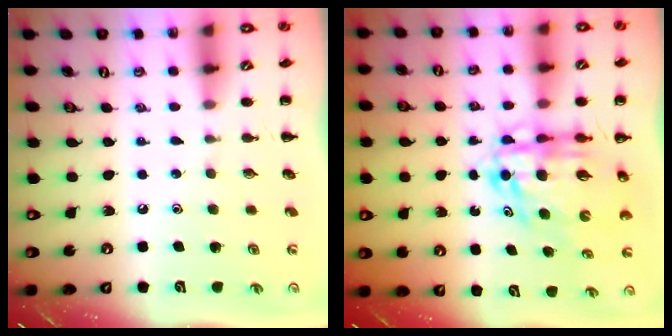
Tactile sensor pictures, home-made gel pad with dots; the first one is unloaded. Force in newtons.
{"total": 11.6, "press": 11.1, "slide": 3.2}